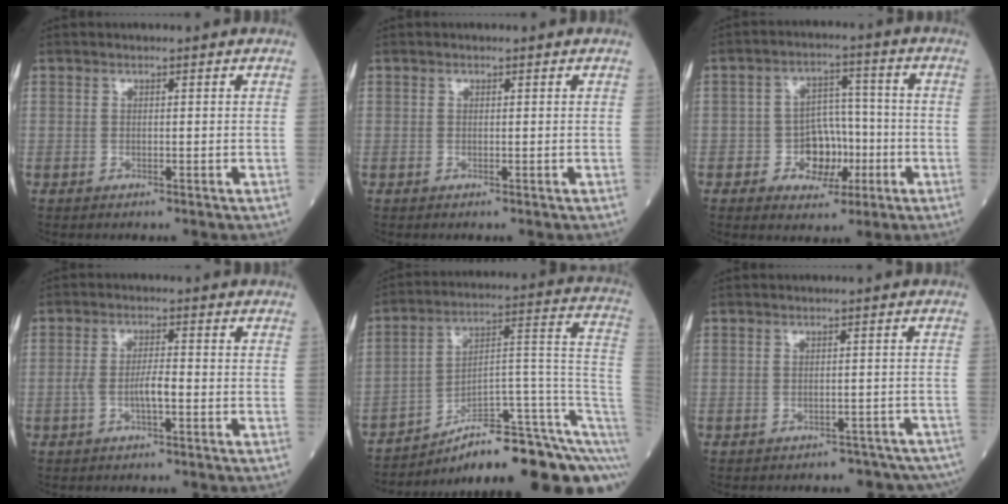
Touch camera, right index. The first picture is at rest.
{"total": 0.0}
{"total": 7.1, "force": [-2.3, 5.2, 4.3], "torque": [-0.061, 0.020, -0.034]}
{"total": 3.6, "force": [-1.0, 0.7, 3.3], "torque": [-0.066, 0.008, -0.018]}
{"total": 20.0, "force": [-13.0, 2.7, 14.9], "torque": [-0.126, 0.066, -0.190]}
{"total": 7.7, "force": [-6.5, 3.8, 1.4], "torque": [-0.004, 0.012, -0.066]}